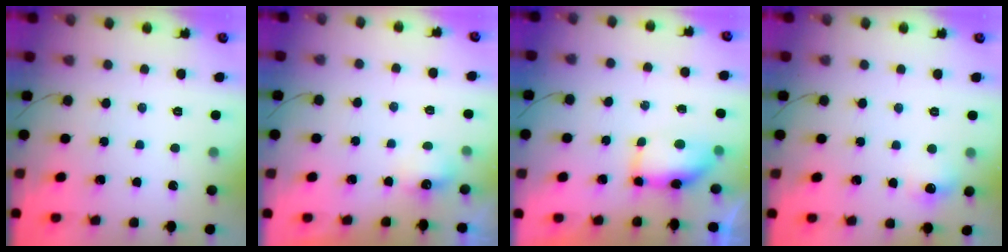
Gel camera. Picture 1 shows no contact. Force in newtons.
{"total": 4.9, "press": 4.8, "slide": 0.8}
{"total": 6.9, "press": 6.9, "slide": 0.9}
{"total": 7.1, "press": 7.0, "slide": 1.6}